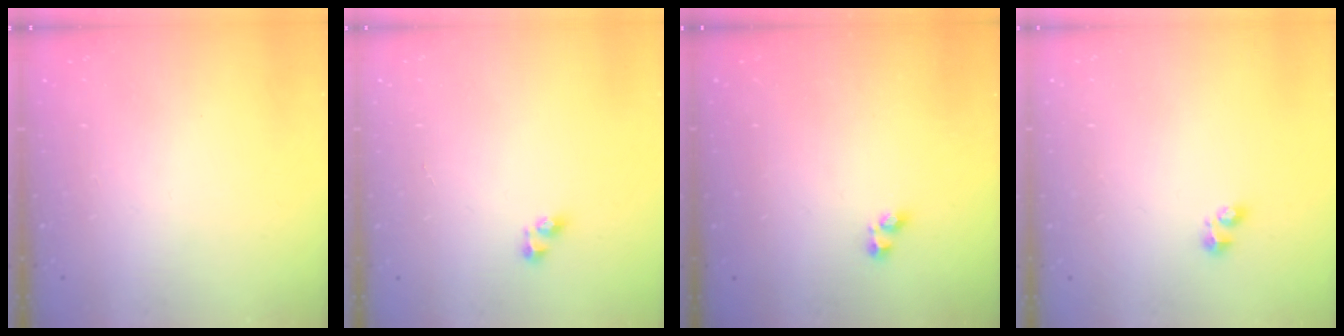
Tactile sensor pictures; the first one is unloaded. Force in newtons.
{"total": 4.4, "press": 4.4, "slide": 0.1}
{"total": 1.6, "press": 1.5, "slide": 0.3}
{"total": 1.9, "press": 1.8, "slide": 0.5}